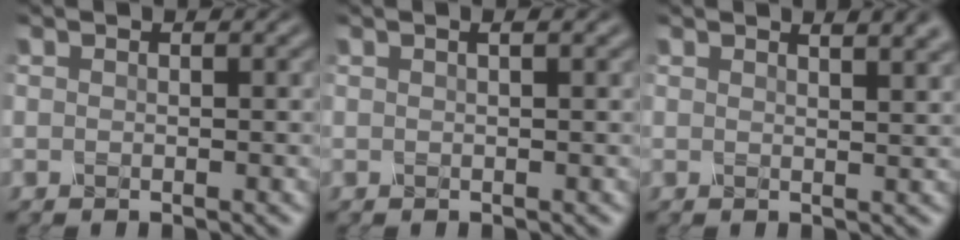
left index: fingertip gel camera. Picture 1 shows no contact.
{"total": 0.9, "force": [0.4, 0.2, 0.8], "torque": [-0.015, -0.001, -0.001]}
{"total": 4.0, "force": [2.7, 1.5, 2.5], "torque": [-0.009, 0.023, 0.013]}